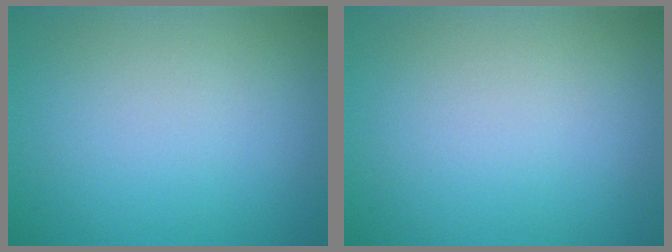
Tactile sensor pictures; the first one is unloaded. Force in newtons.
{"total": 0.0}